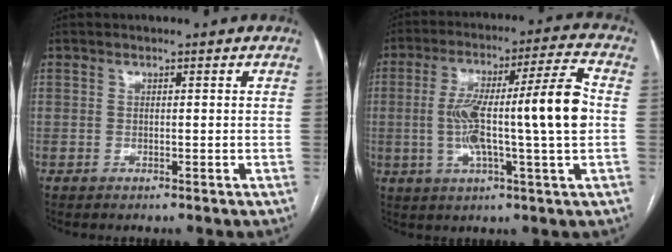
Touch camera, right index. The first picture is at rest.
{"total": 15.9, "force": [-0.4, 0.3, 15.9], "torque": [-0.274, 0.021, -0.011]}